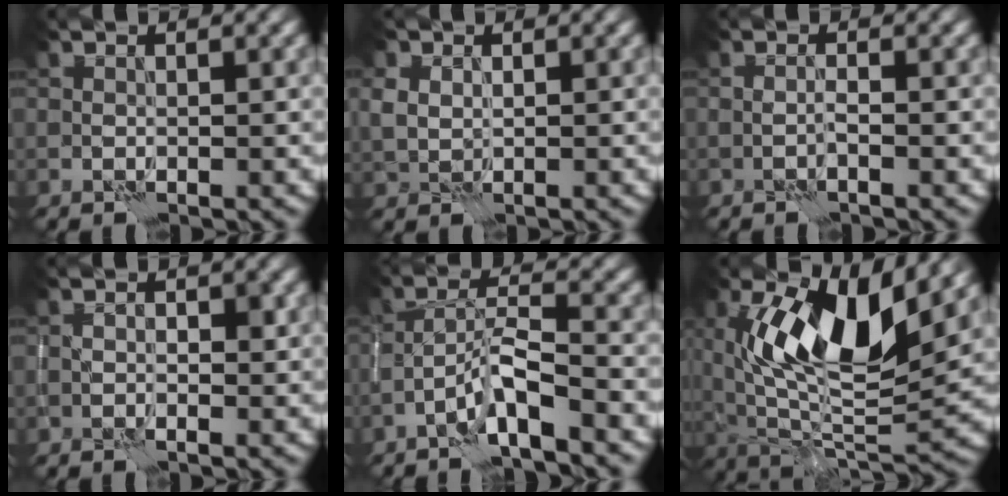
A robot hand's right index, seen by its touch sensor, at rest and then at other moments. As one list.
[{"total": 1.6, "force": [1.2, 1.0, 0.3], "torque": [-0.010, -0.002, 0.025]}, {"total": 0.9, "force": [0.1, -0.9, -0.2], "torque": [0.003, 0.003, 0.004]}, {"total": 0.8, "force": [-0.1, 0.3, 0.7], "torque": [-0.007, 0.000, -0.003]}, {"total": 3.9, "force": [-2.5, 0.1, 3.0], "torque": [-0.059, 0.011, -0.051]}, {"total": 10.2, "force": [4.4, 3.4, 8.6], "torque": [-0.151, -0.016, 0.082]}]